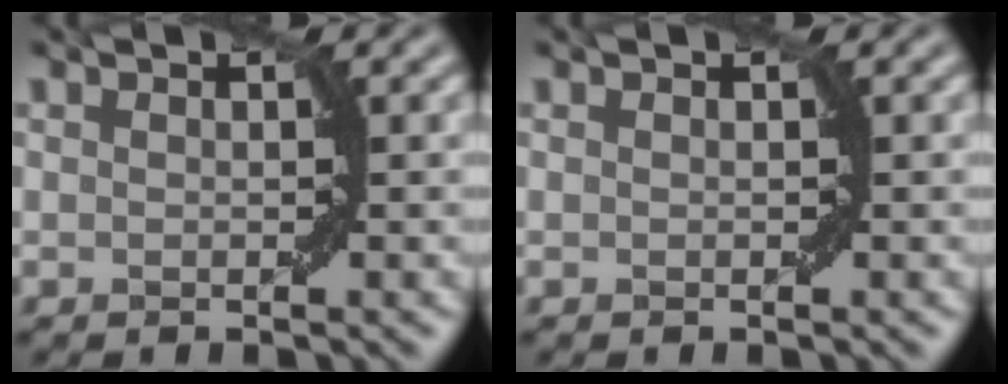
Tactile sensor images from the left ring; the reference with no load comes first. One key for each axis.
{"total": 0.0}